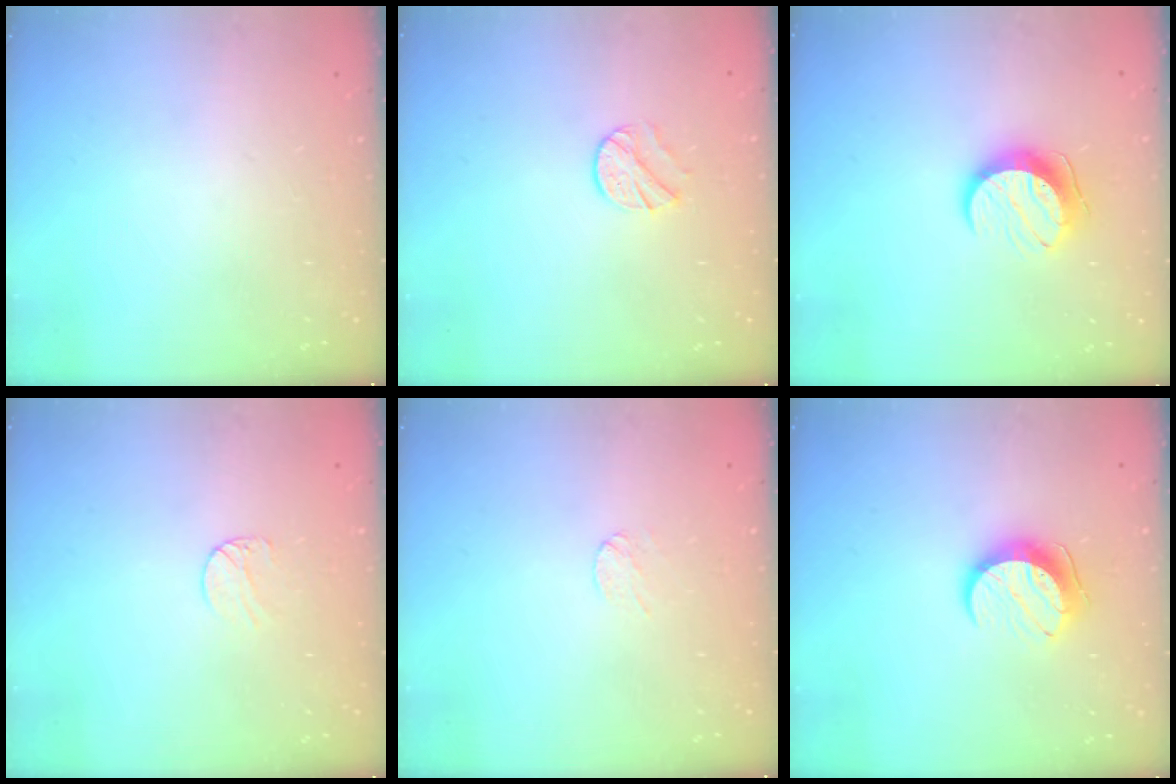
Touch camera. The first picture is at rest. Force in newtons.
{"total": 7.5, "press": 7.4, "slide": 0.9}
{"total": 10.1, "press": 10.1, "slide": 0.4}
{"total": 6.5, "press": 6.4, "slide": 0.6}
{"total": 2.6, "press": 2.5, "slide": 0.3}
{"total": 9.4, "press": 9.4, "slide": 0.5}